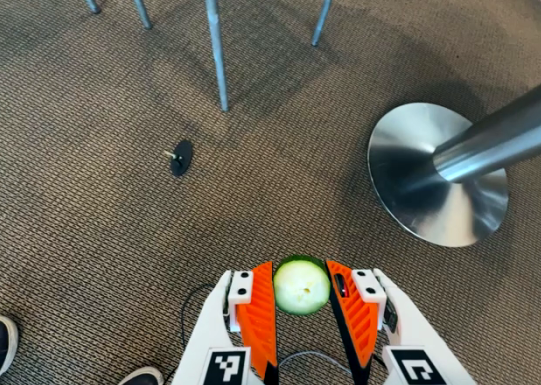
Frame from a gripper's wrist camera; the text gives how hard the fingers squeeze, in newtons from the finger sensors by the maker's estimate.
{"total": 7.5, "left": 7.6, "right": 7.5}